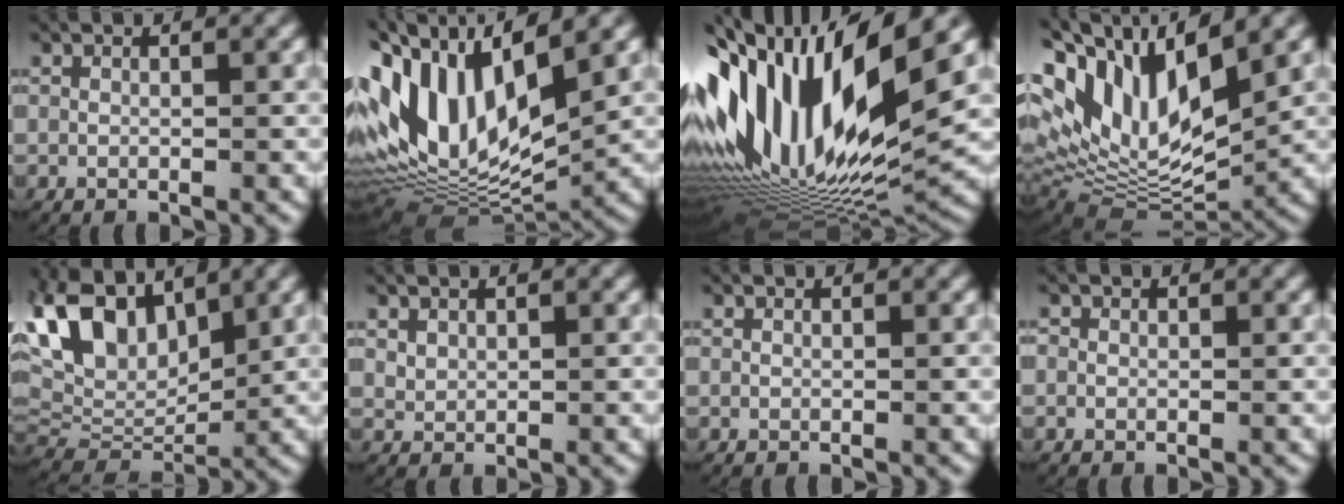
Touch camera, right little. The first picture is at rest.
{"total": 15.9, "force": [1.7, 11.4, 11.0], "torque": [-0.227, -0.010, 0.026]}
{"total": 18.9, "force": [1.1, 12.0, 14.6], "torque": [-0.281, -0.012, 0.027]}
{"total": 14.9, "force": [2.7, 10.8, 9.9], "torque": [-0.217, -0.020, 0.048]}
{"total": 11.5, "force": [3.1, 8.1, 7.6], "torque": [-0.186, -0.023, 0.059]}
{"total": 1.0, "force": [0.6, 0.7, 0.3], "torque": [-0.012, -0.001, 0.020]}
{"total": 0.0}
{"total": 0.8, "force": [-0.1, 0.7, 0.3], "torque": [-0.005, -0.001, -0.004]}